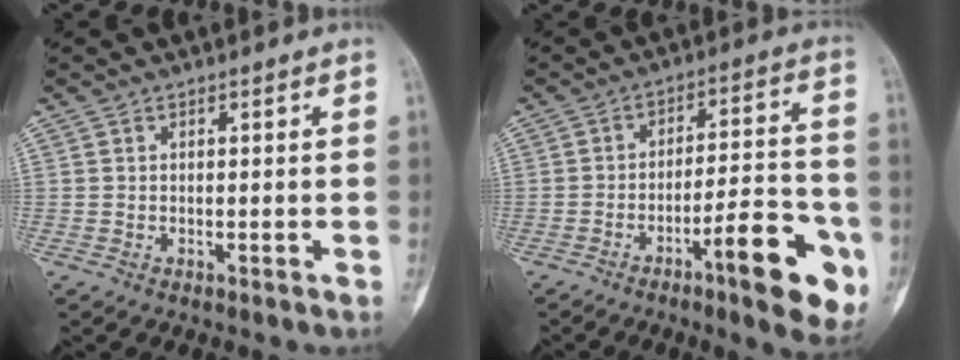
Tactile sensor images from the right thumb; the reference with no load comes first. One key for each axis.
{"total": 15.6, "fx": -6.8, "fy": 4.0, "fz": 13.4, "tx": -0.165, "ty": 0.034, "tz": -0.095}